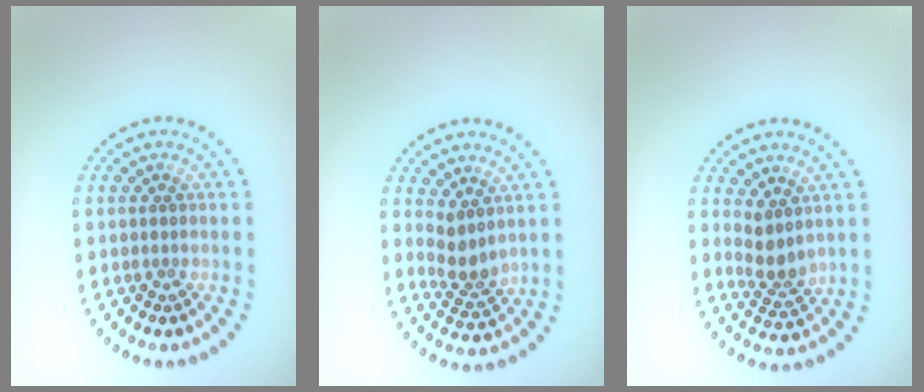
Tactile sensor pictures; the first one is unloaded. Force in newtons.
{"total": 2.5, "press": 1.9, "slide": 1.6}
{"total": 2.5, "press": 1.9, "slide": 1.6}